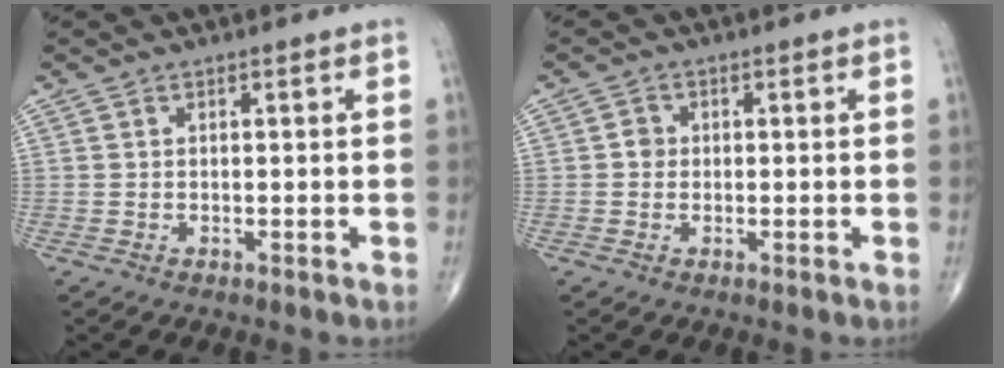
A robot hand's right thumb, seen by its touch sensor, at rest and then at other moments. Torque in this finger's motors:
{"motor_torque": [0.32, 0.54, 0.43, -0.05, 0.01]}